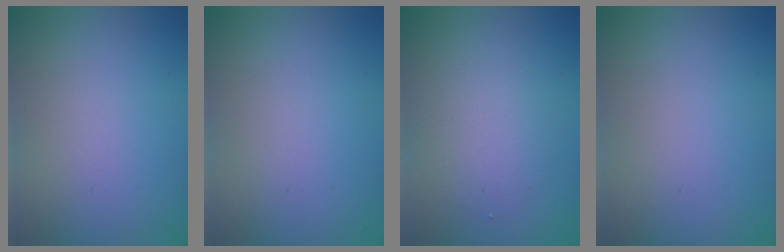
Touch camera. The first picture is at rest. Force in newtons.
{"total": 0.0}
{"total": 2.6, "press": 2.6, "slide": 0.2}
{"total": 0.0}